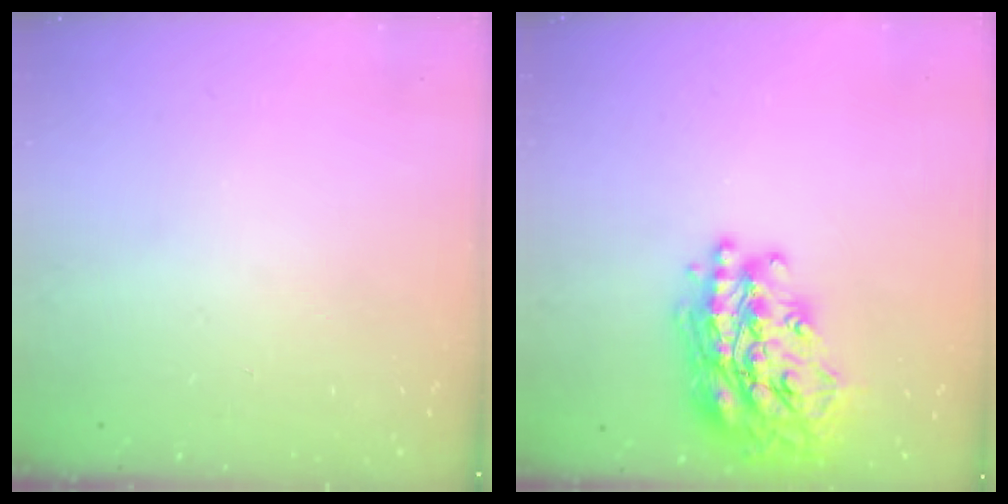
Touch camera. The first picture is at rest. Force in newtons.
{"total": 27.4, "press": 27.3, "slide": 2.4}